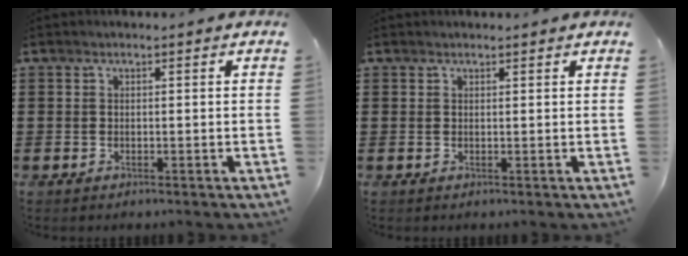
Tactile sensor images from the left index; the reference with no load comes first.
{"total": 0.6, "force": [0.6, 0.1, 0.2], "torque": [-0.005, 0.001, 0.012]}